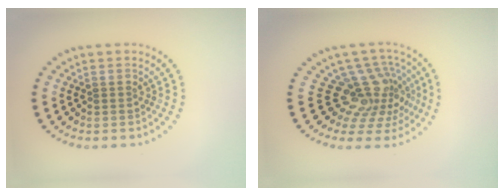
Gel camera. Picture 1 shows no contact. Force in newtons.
{"total": 4.5, "press": 3.0, "slide": 3.3}